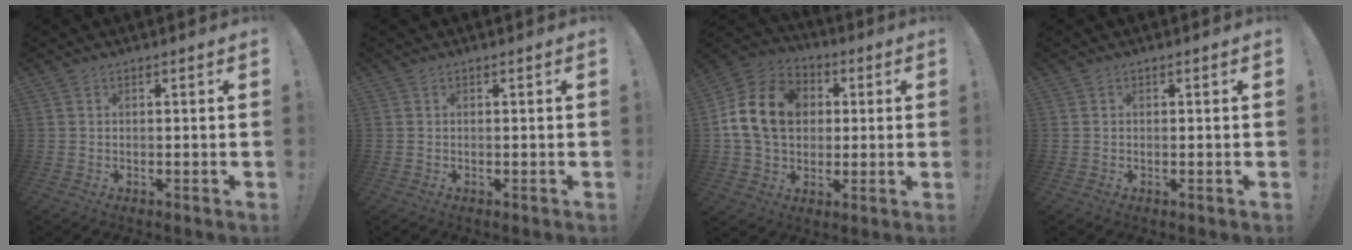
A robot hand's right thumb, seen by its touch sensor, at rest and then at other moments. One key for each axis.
{"total": 0.0}
{"total": 17.3, "fx": 2.8, "fy": 13.4, "fz": 10.5, "tx": -0.174, "ty": 0.010, "tz": 0.056}
{"total": 0.0}